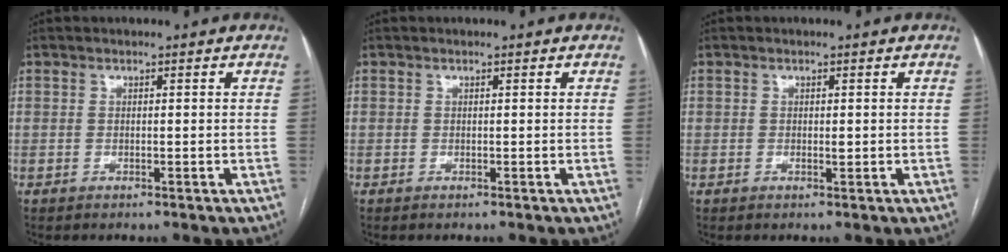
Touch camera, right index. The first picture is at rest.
{"total": 0.0}
{"total": 0.8, "force": [0.0, 0.3, 0.8], "torque": [-0.011, -0.002, 0.000]}